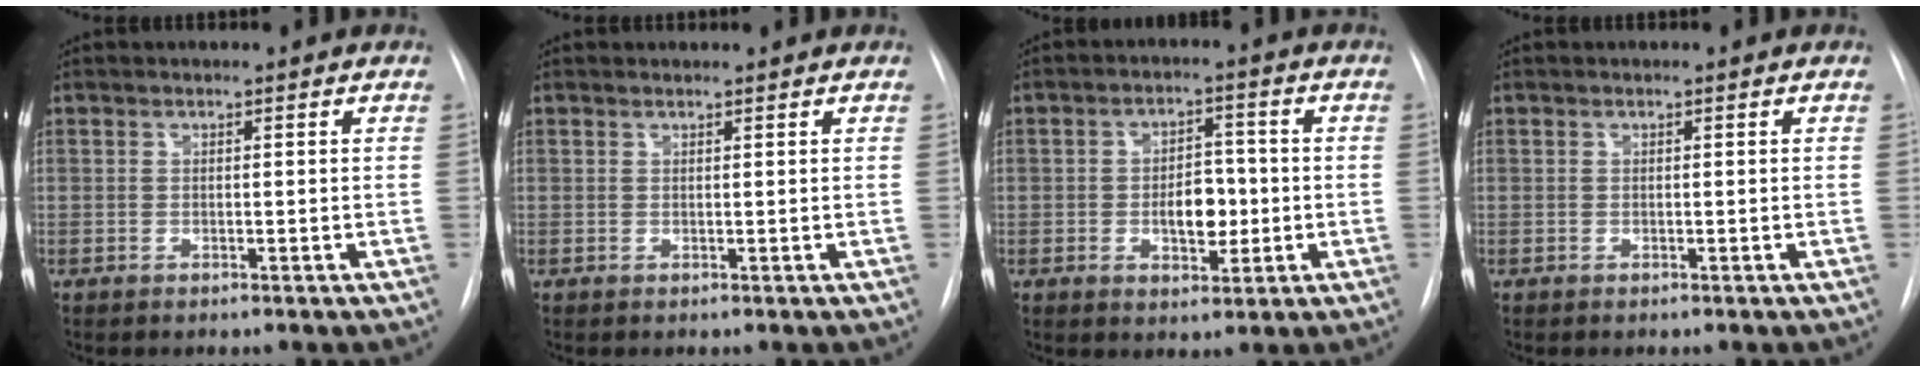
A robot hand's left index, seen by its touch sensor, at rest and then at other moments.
{"total": 0.8, "force": [0.8, 0.0, -0.1], "torque": [-0.006, 0.009, 0.016]}
{"total": 6.0, "force": [-0.8, 3.3, 5.0], "torque": [-0.078, 0.008, -0.008]}
{"total": 0.0}